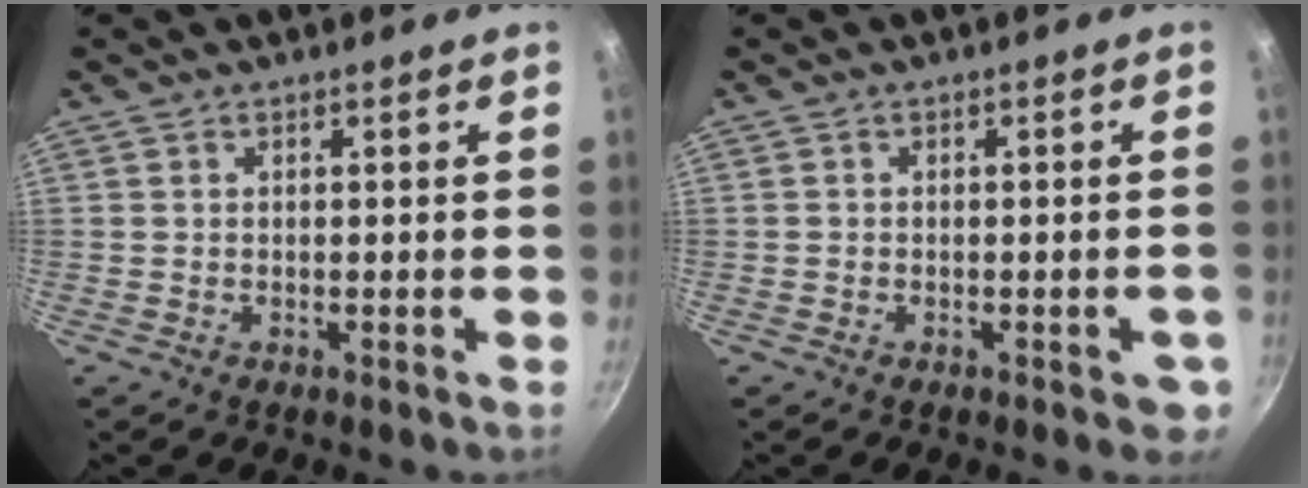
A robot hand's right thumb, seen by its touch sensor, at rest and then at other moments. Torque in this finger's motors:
{"motor_torque": [0.72, 0.42, -0.19, 0.11, 0.01]}